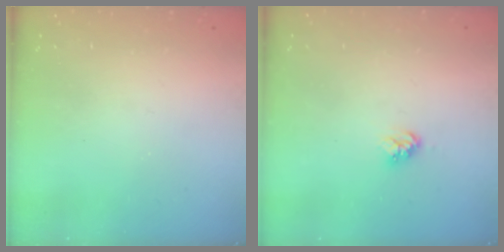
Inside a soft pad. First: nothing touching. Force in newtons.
{"total": 3.9, "press": 3.8, "slide": 0.5}